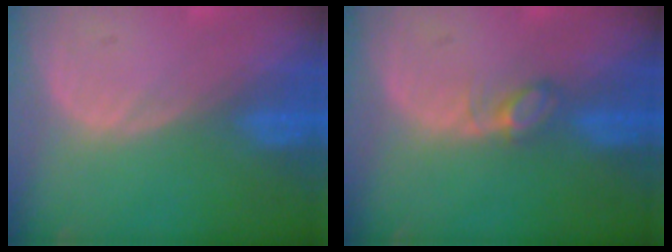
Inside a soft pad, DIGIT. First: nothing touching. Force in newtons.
{"total": 2.5, "press": 2.4, "slide": 0.3}